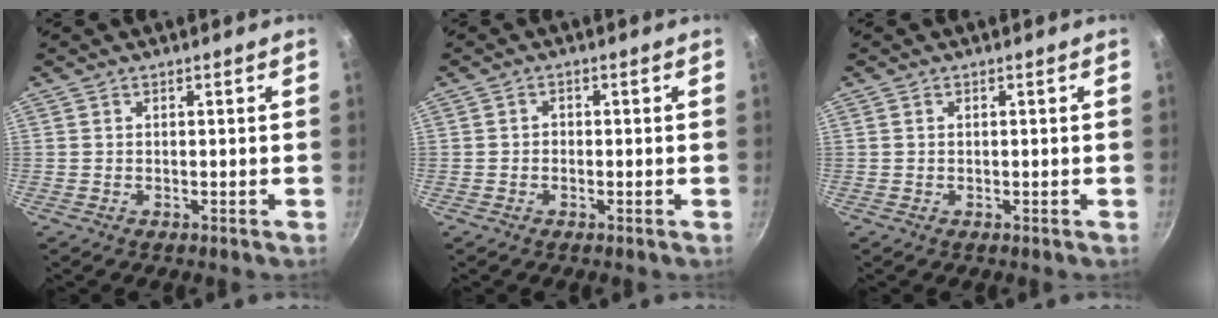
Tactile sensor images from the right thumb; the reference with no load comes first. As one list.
[{"total": 1.1, "force": [-0.4, 0.9, 0.5], "torque": [-0.007, 0.004, -0.008]}, {"total": 0.0}]